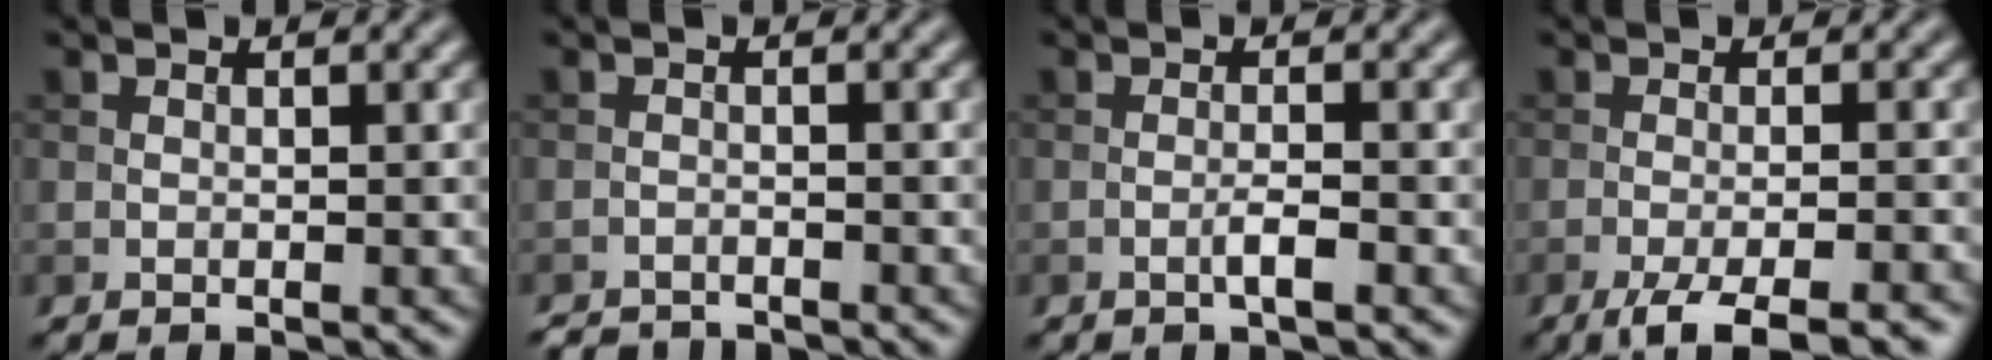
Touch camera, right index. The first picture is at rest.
{"total": 2.9, "force": [-2.8, 0.3, 0.3], "torque": [-0.009, -0.007, -0.049]}
{"total": 1.6, "force": [-0.7, 0.1, 1.4], "torque": [-0.025, 0.003, -0.016]}
{"total": 5.6, "force": [-3.7, 1.2, 4.0], "torque": [-0.058, -0.004, -0.063]}